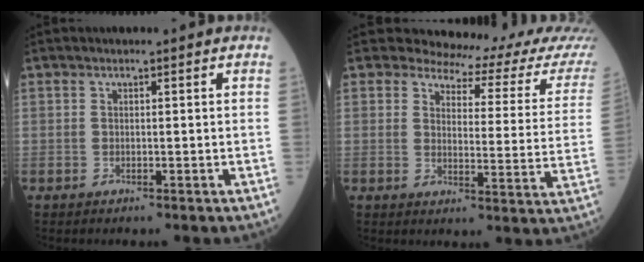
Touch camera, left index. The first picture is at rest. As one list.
[{"total": 13.4, "force": [12.9, 1.8, 3.0], "torque": [-0.017, -0.074, 0.125]}]